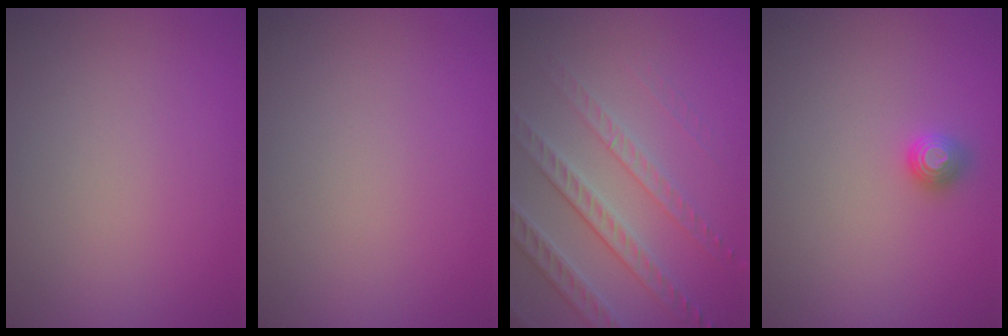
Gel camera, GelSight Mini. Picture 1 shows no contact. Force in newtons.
{"total": 0.0}
{"total": 4.7, "press": 4.0, "slide": 2.5}
{"total": 1.1, "press": 1.1, "slide": 0.2}